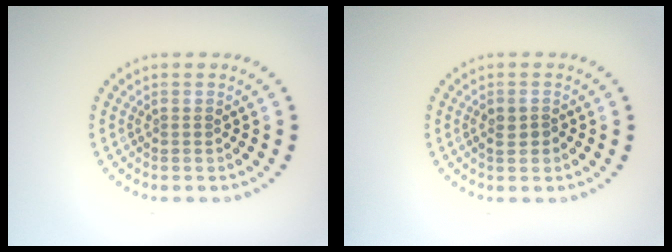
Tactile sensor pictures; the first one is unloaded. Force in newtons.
{"total": 1.5, "press": 1.5, "slide": 0.1}